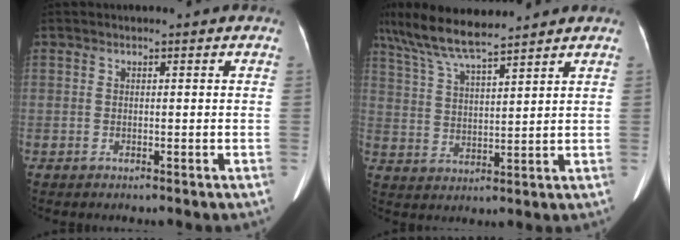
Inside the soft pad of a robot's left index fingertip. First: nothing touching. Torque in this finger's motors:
{"motor_torque": [0.15, -0.86, 0.32, 0.14]}